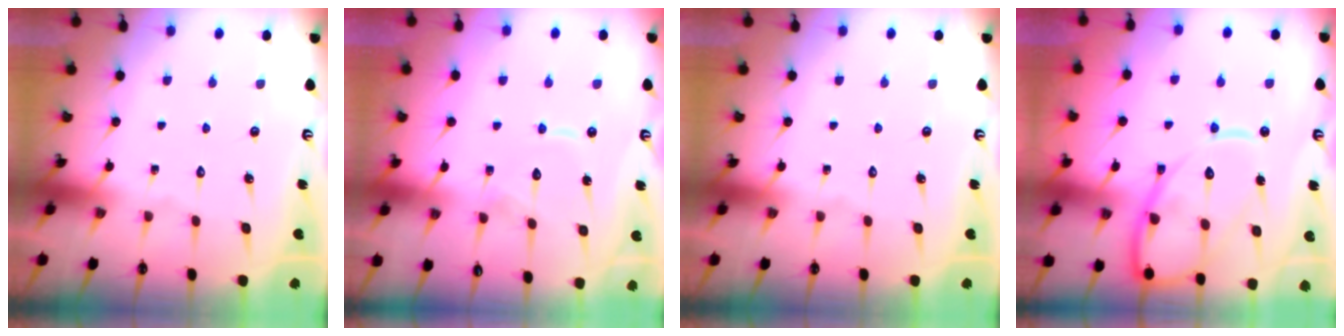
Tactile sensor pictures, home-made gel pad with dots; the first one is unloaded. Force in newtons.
{"total": 7.9, "press": 7.8, "slide": 0.6}
{"total": 0.0}
{"total": 15.5, "press": 15.5, "slide": 1.6}